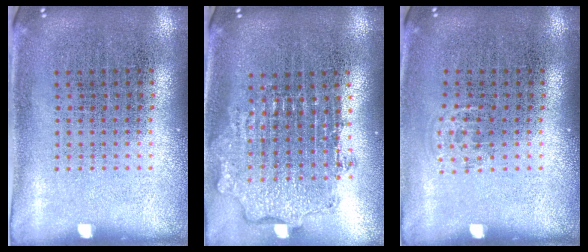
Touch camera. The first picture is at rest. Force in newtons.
{"total": 1.9, "press": 1.5, "slide": 1.2}
{"total": 0.5, "press": 0.5, "slide": 0.3}